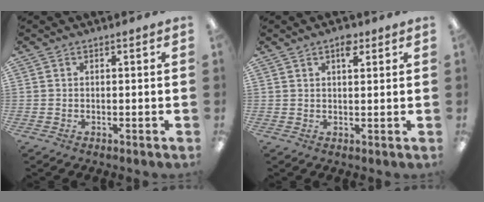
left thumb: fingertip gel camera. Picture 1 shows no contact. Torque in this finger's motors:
{"motor_torque": [-0.10, 0.02, -0.28, 0.18, 0.06]}